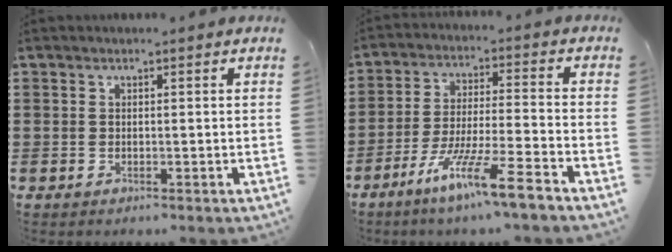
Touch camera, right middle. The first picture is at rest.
{"total": 10.1, "force": [-7.8, -0.1, 6.5], "torque": [-0.135, -0.011, -0.152]}